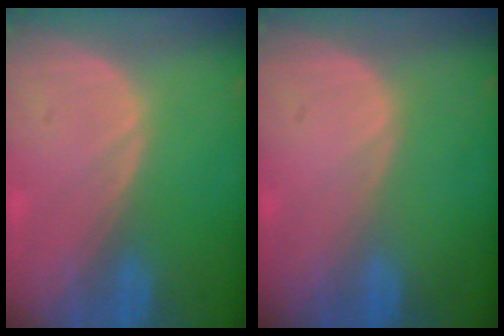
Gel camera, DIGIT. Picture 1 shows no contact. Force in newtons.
{"total": 0.0}